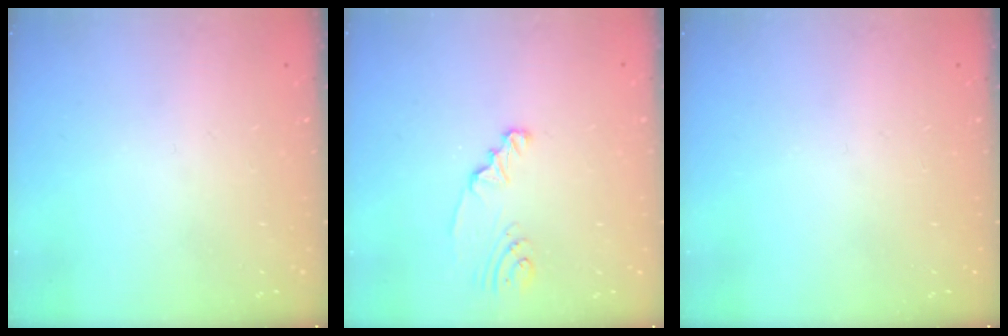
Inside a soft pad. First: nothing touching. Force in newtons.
{"total": 2.4, "press": 2.4, "slide": 0.2}
{"total": 0.0}